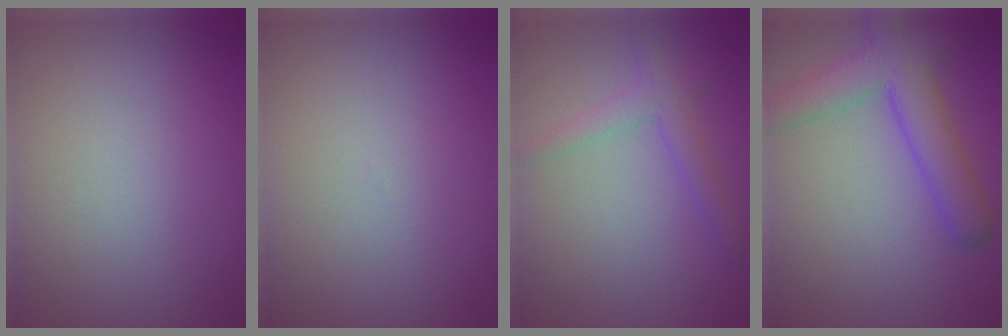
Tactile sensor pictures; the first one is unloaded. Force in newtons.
{"total": 0.0}
{"total": 2.5, "press": 2.5, "slide": 0.1}
{"total": 5.8, "press": 5.8, "slide": 0.3}